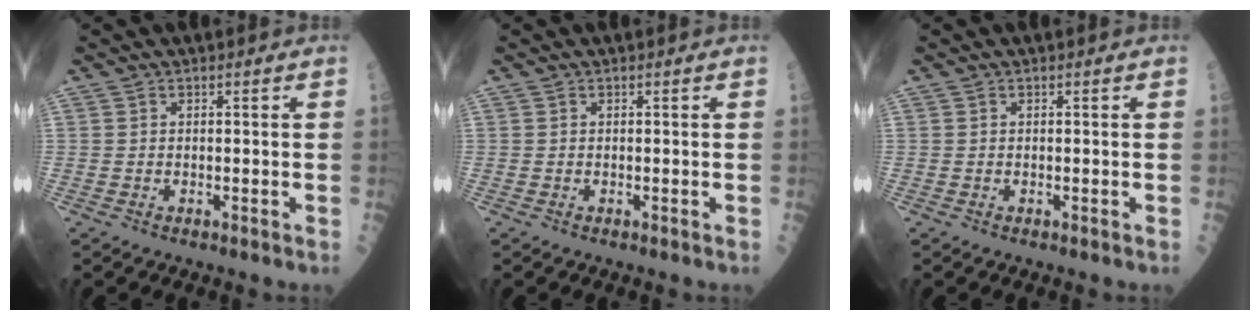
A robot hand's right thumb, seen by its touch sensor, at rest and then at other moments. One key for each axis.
{"total": 0.0}
{"total": 0.0}